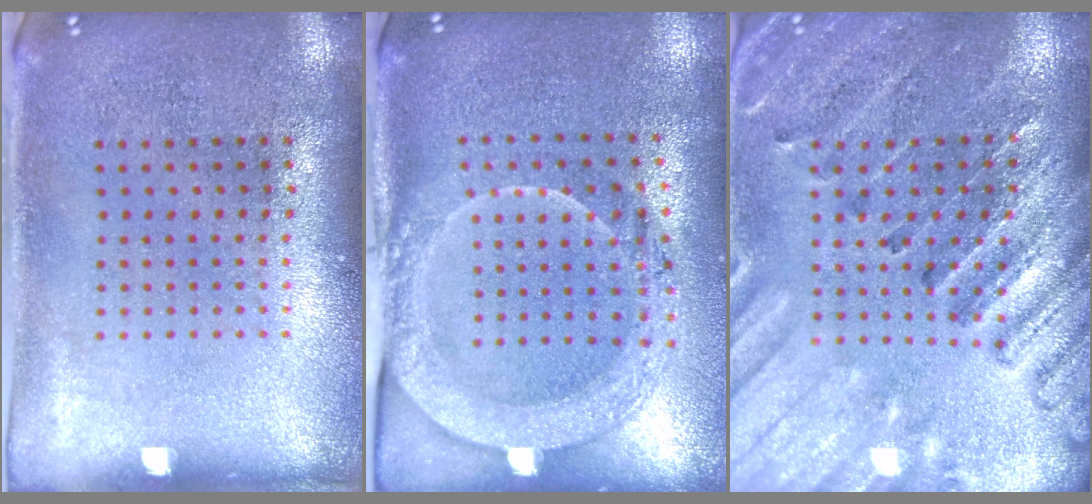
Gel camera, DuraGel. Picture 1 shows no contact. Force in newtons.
{"total": 2.1, "press": 2.1, "slide": 0.4}
{"total": 2.5, "press": 2.5, "slide": 0.4}